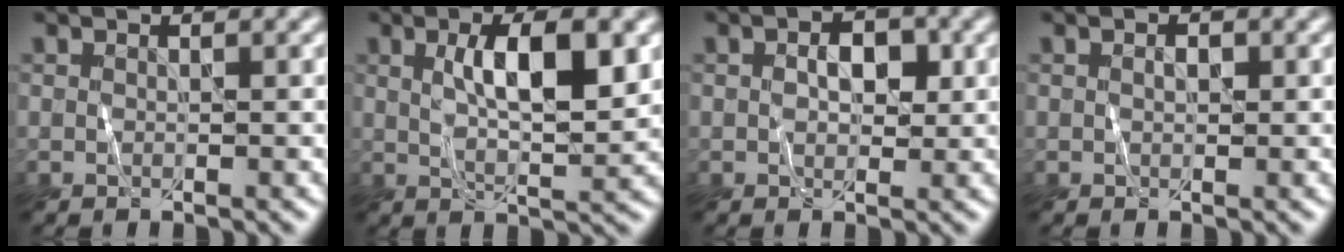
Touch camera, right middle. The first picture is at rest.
{"total": 6.2, "force": [1.8, 1.8, 5.7], "torque": [-0.093, 0.004, 0.031]}
{"total": 2.5, "force": [0.5, 1.5, 2.0], "torque": [-0.028, 0.004, 0.006]}
{"total": 0.6, "force": [0.2, 0.4, 0.4], "torque": [-0.008, 0.000, 0.002]}